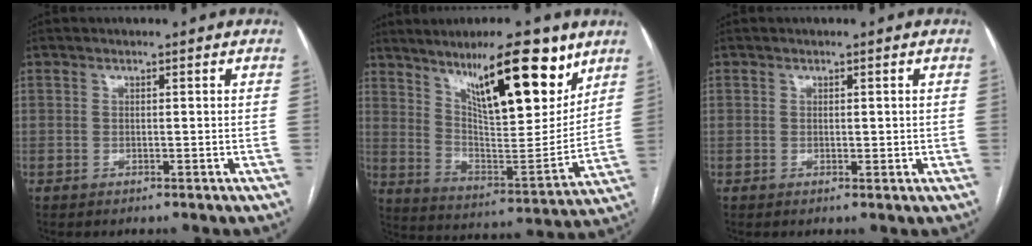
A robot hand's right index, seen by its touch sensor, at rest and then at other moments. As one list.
[{"total": 19.6, "force": [12.3, 4.1, 14.7], "torque": [-0.231, -0.011, 0.209]}, {"total": 1.2, "force": [0.2, 0.8, 0.9], "torque": [-0.010, -0.002, 0.003]}]